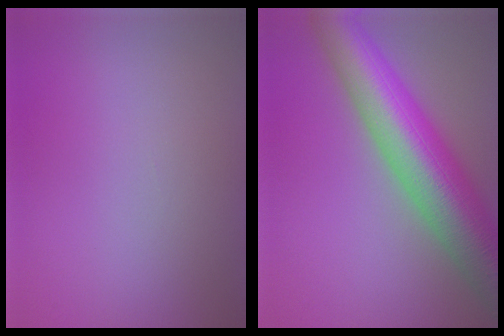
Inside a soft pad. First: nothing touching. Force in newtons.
{"total": 11.9, "press": 11.9, "slide": 0.7}